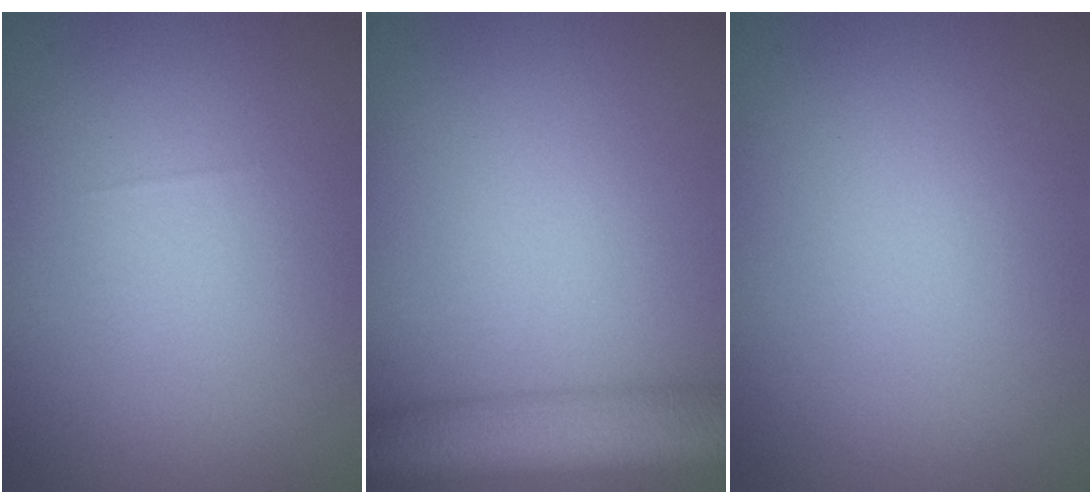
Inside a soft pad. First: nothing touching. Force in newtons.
{"total": 7.5, "press": 7.5, "slide": 0.4}
{"total": 0.0}